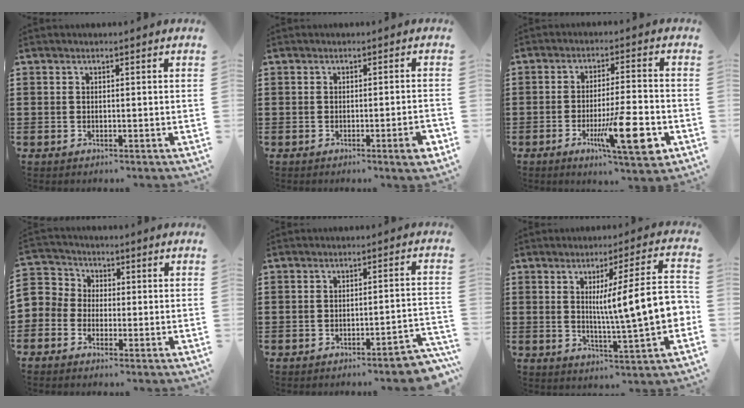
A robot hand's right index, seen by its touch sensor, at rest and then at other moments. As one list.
[{"total": 3.3, "force": [-1.4, 0.2, 2.9], "torque": [-0.045, -0.009, -0.021]}, {"total": 11.4, "force": [-4.1, 1.8, 10.5], "torque": [-0.183, -0.006, -0.067]}, {"total": 3.3, "force": [-1.6, 2.9, 0.0], "torque": [-0.025, 0.005, -0.042]}, {"total": 3.3, "force": [-2.9, -0.1, 1.5], "torque": [-0.027, -0.008, -0.058]}, {"total": 11.6, "force": [0.7, 1.1, 11.6], "torque": [-0.175, -0.015, 0.002]}]